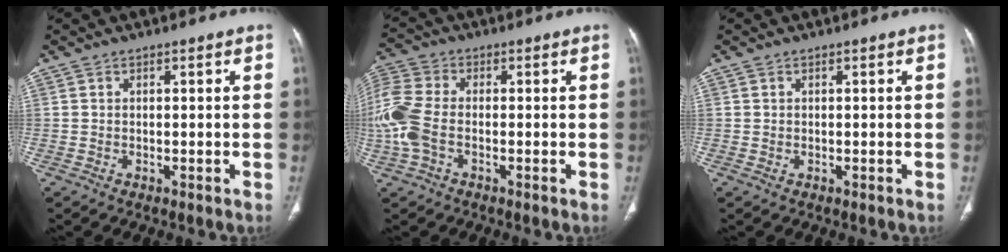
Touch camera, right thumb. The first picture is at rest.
{"total": 11.1, "force": [-1.7, 7.0, 8.5], "torque": [-0.224, 0.017, -0.037]}
{"total": 0.0}